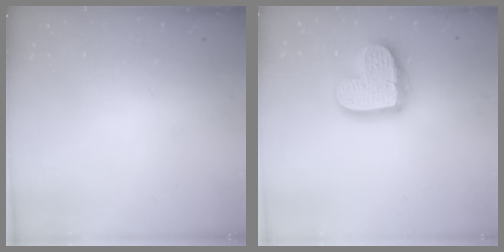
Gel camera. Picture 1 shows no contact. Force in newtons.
{"total": 16.4, "press": 16.4, "slide": 1.0}